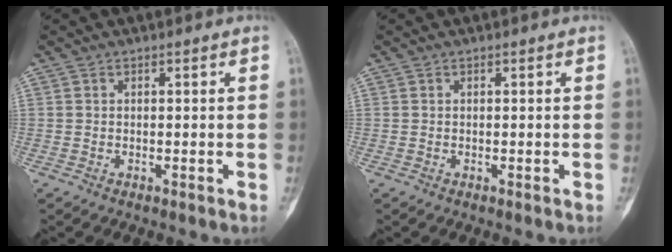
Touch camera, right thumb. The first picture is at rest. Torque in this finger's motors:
{"motor_torque": [0.12, 0.07, -0.01, -0.03, 0.01]}